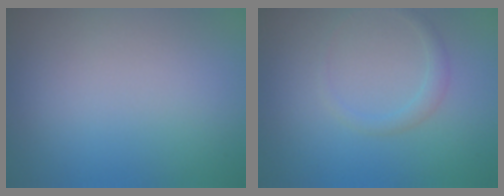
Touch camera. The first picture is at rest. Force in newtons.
{"total": 1.2, "press": 1.2, "slide": 0.0}